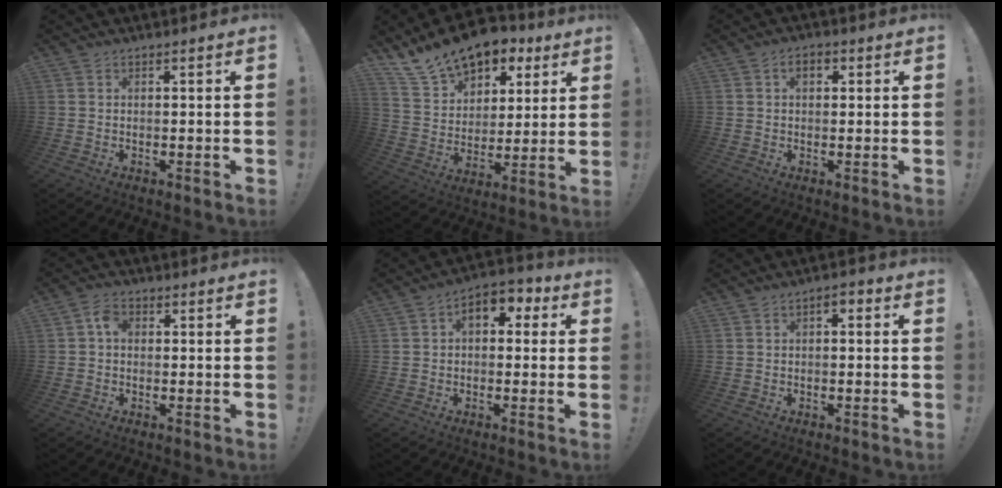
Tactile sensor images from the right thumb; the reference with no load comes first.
{"total": 15.9, "force": [11.8, 8.9, 5.8], "torque": [-0.105, -0.082, 0.223]}
{"total": 3.4, "force": [0.8, 2.2, 2.5], "torque": [-0.040, 0.007, 0.012]}
{"total": 4.3, "force": [0.4, 3.1, 3.0], "torque": [-0.043, 0.008, 0.007]}
{"total": 6.5, "force": [1.4, 4.5, 4.5], "torque": [-0.056, 0.004, 0.027]}
{"total": 2.3, "force": [-0.8, 1.4, 1.6], "torque": [-0.024, 0.011, -0.017]}